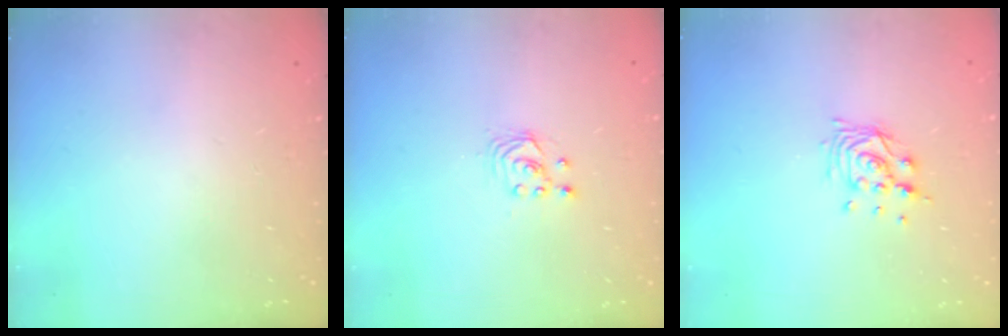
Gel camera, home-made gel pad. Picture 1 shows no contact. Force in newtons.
{"total": 1.7, "press": 1.7, "slide": 0.2}
{"total": 9.3, "press": 9.3, "slide": 0.4}